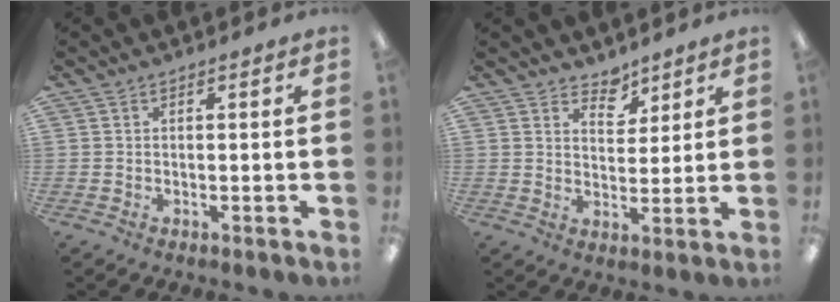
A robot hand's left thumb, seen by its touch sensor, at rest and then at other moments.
{"total": 5.0, "force": [4.4, 2.4, 0.6], "torque": [0.005, -0.032, 0.076]}